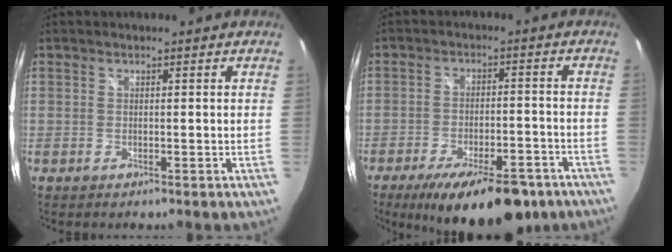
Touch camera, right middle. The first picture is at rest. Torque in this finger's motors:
{"motor_torque": [1.10, -1.04, 0.38, 0.19]}